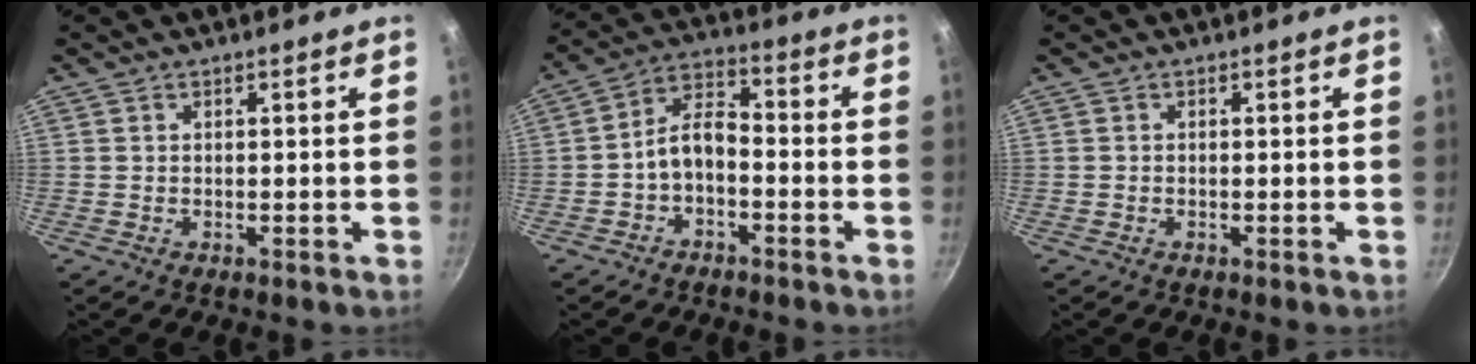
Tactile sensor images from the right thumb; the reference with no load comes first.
{"total": 7.1, "force": [-2.7, 4.0, 5.1], "torque": [-0.088, 0.050, -0.055]}
{"total": 0.0}